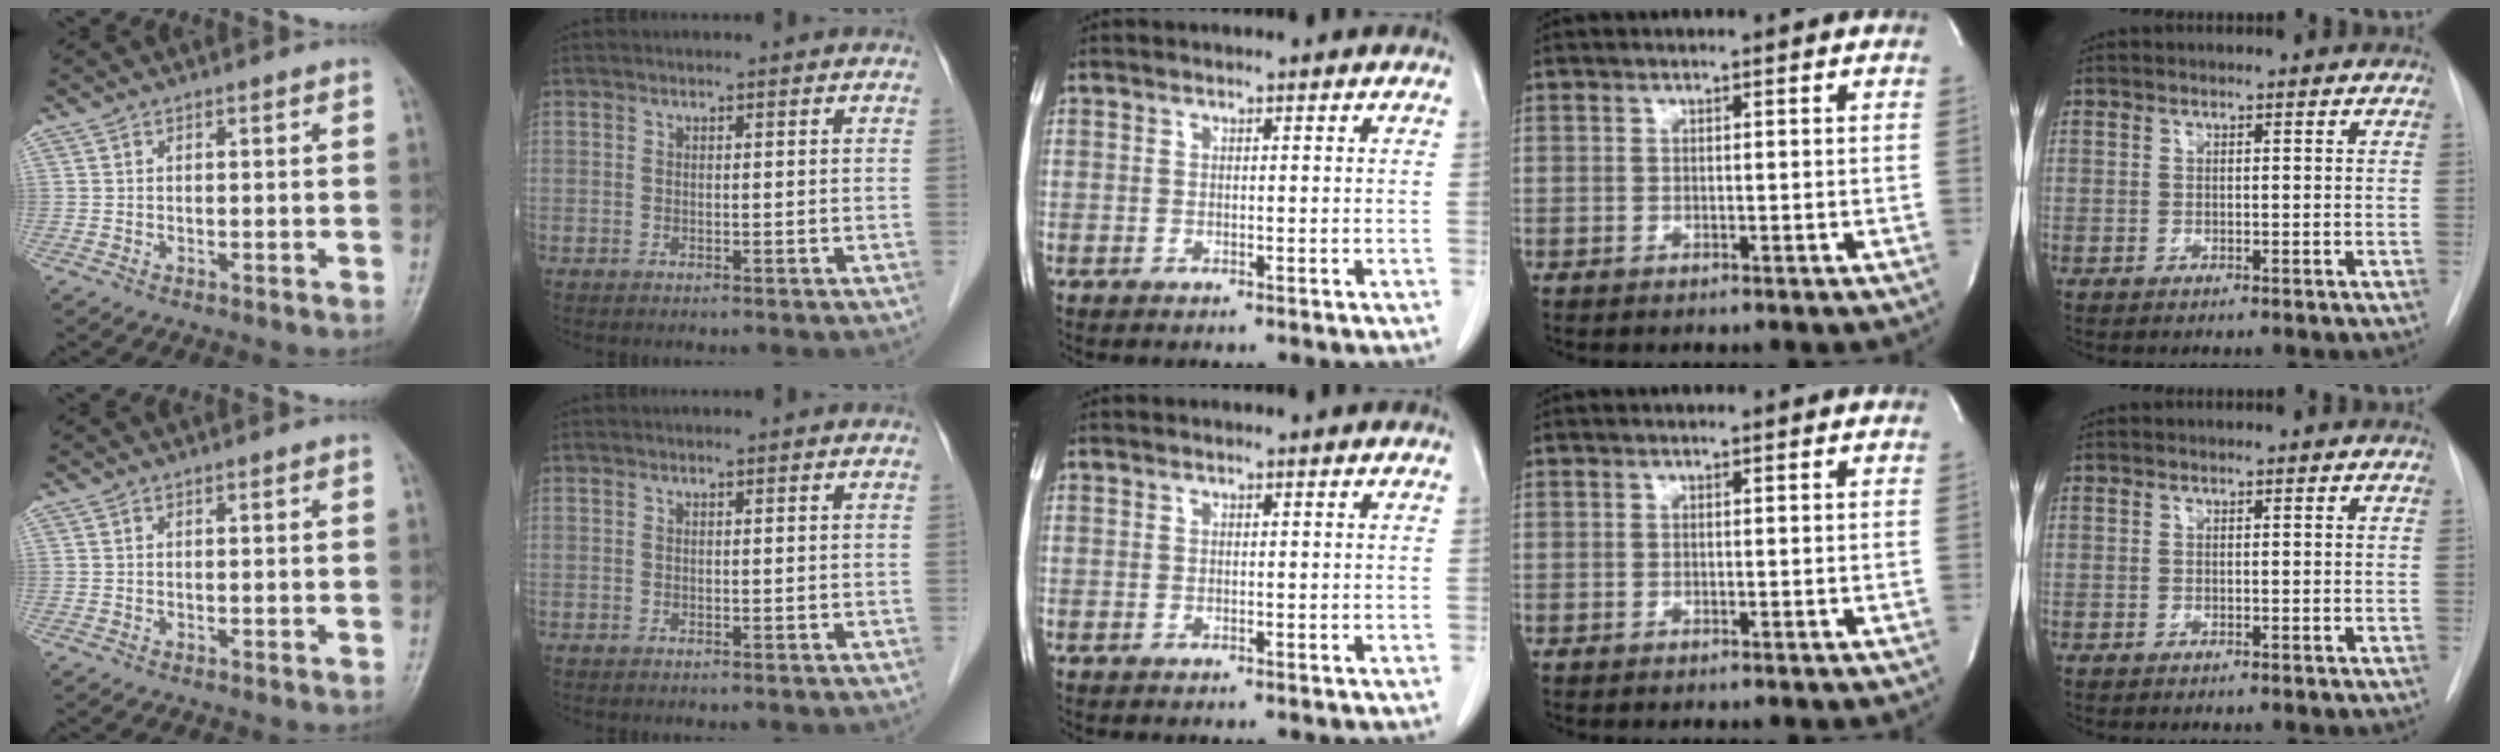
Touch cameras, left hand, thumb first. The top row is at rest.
{}